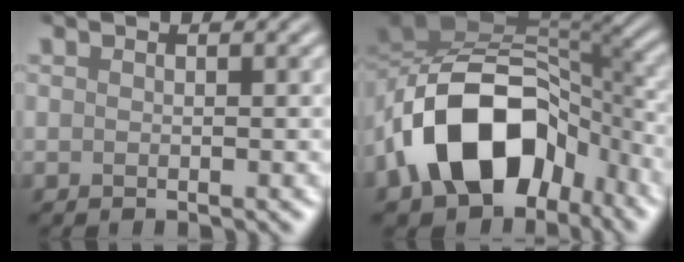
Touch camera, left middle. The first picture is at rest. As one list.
[{"total": 14.1, "force": [-5.0, 9.1, 9.5], "torque": [-0.158, 0.020, -0.096]}]